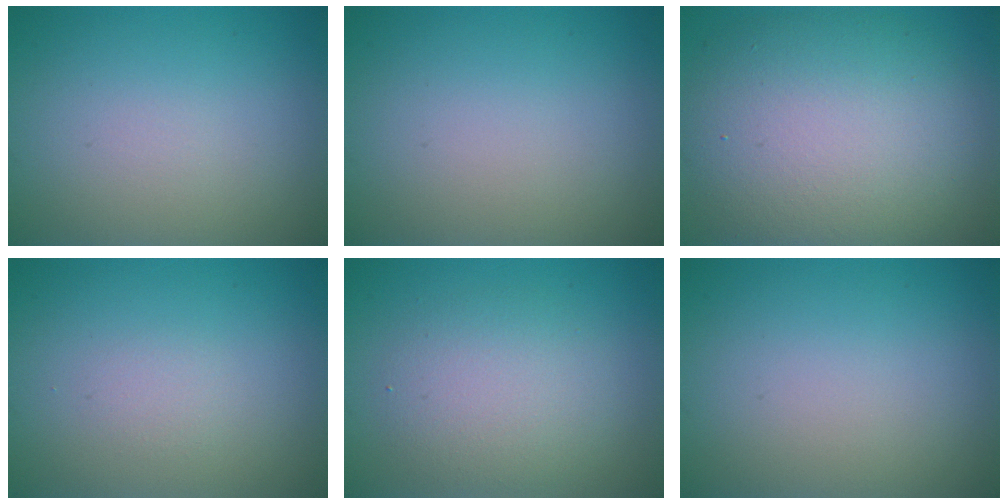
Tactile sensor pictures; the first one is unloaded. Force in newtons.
{"total": 0.0}
{"total": 11.0, "press": 11.0, "slide": 0.4}
{"total": 0.8, "press": 0.8, "slide": 0.1}
{"total": 3.8, "press": 3.8, "slide": 0.3}
{"total": 0.0}